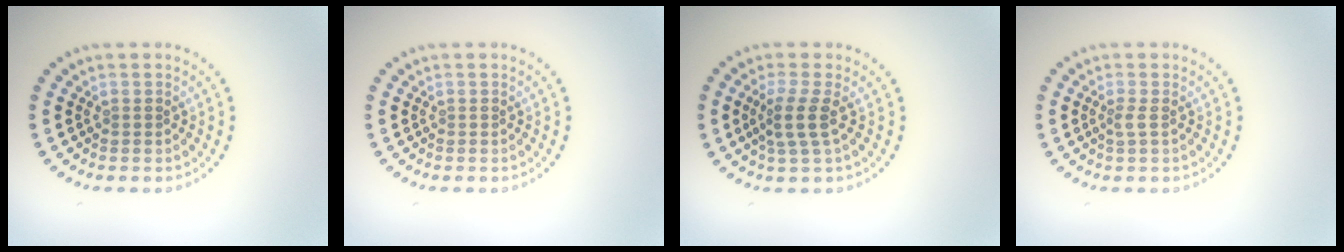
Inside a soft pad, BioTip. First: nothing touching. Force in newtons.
{"total": 0.0}
{"total": 2.5, "press": 2.0, "slide": 1.6}
{"total": 0.9, "press": 0.7, "slide": 0.7}